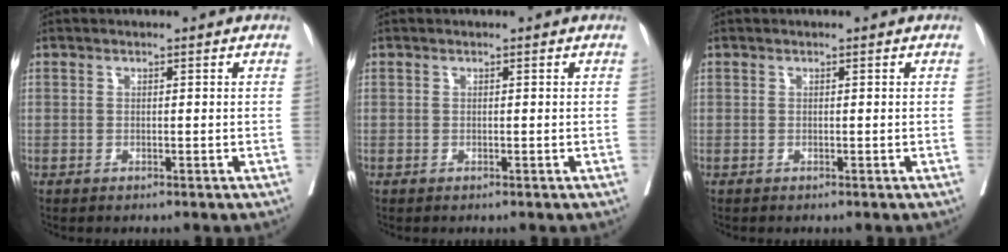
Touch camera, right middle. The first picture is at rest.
{"total": 0.0}
{"total": 0.0}